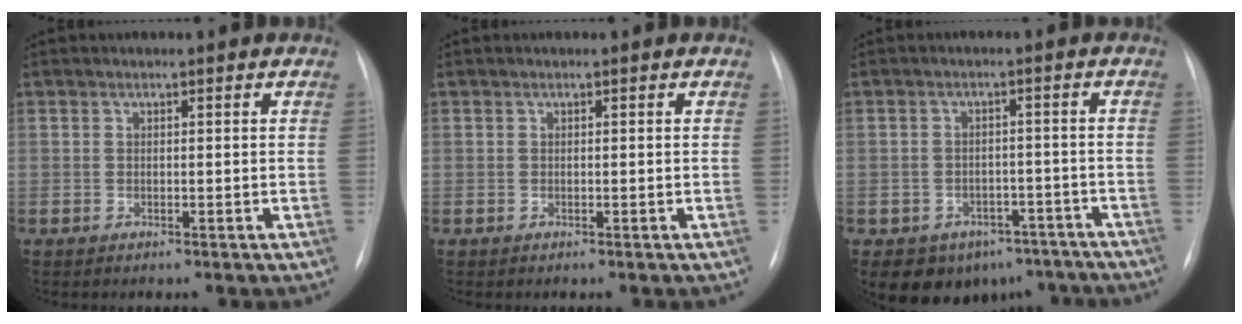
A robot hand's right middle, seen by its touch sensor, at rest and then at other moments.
{"total": 0.0}
{"total": 10.5, "force": [-7.4, 7.1, 2.3], "torque": [-0.019, 0.020, -0.086]}